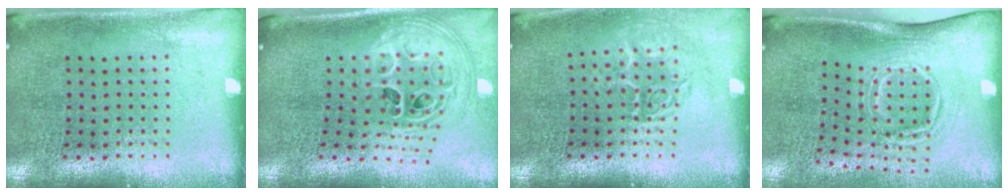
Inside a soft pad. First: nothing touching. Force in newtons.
{"total": 2.9, "press": 2.0, "slide": 2.1}
{"total": 1.7, "press": 1.3, "slide": 1.1}
{"total": 1.8, "press": 1.1, "slide": 1.4}